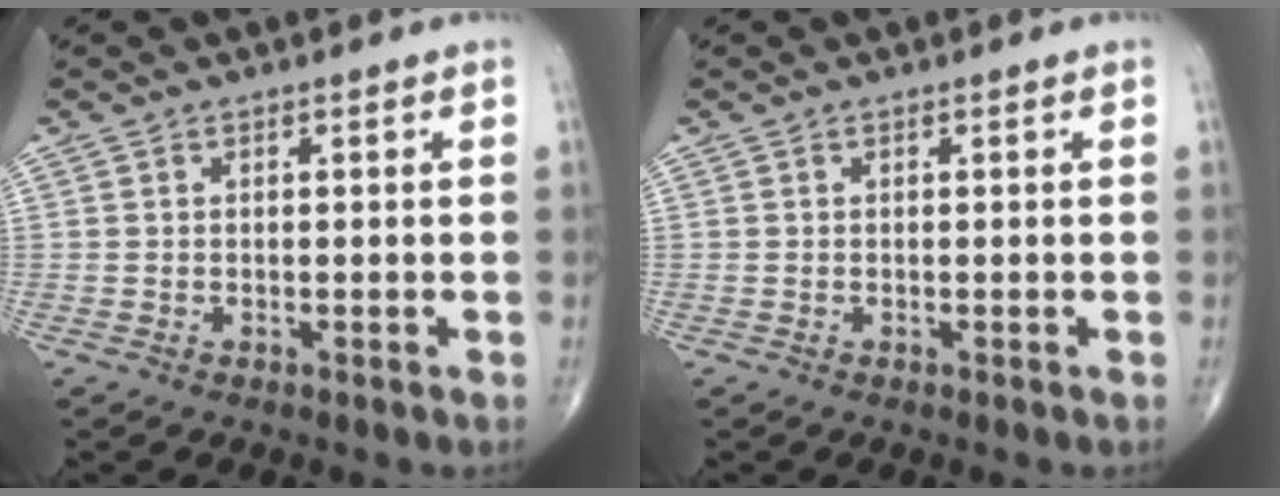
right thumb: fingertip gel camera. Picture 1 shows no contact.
{"total": 0.0}